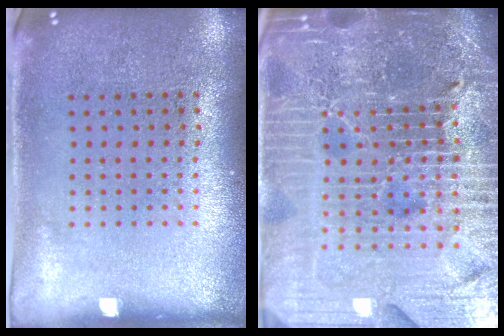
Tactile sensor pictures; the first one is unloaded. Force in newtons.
{"total": 7.3, "press": 6.3, "slide": 3.6}